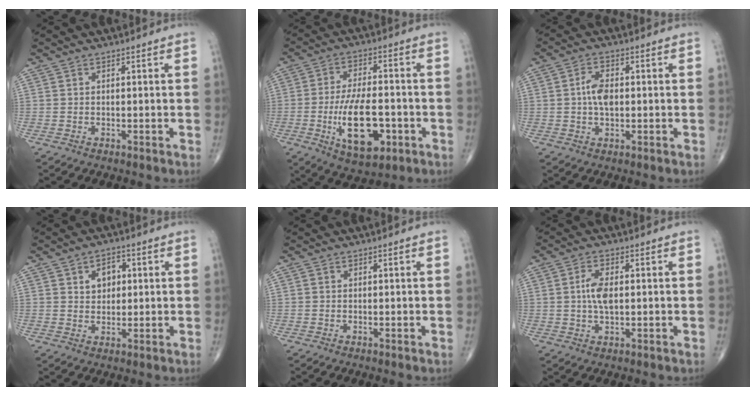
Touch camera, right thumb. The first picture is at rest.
{"total": 14.2, "force": [-4.1, 6.5, 12.0], "torque": [-0.194, 0.011, -0.059]}
{"total": 4.9, "force": [0.2, 2.7, 4.1], "torque": [-0.078, 0.006, 0.001]}
{"total": 4.6, "force": [1.4, 3.4, 2.9], "torque": [-0.023, -0.002, 0.020]}
{"total": 0.0}
{"total": 4.9, "force": [0.4, 2.3, 4.3], "torque": [-0.090, 0.003, 0.007]}